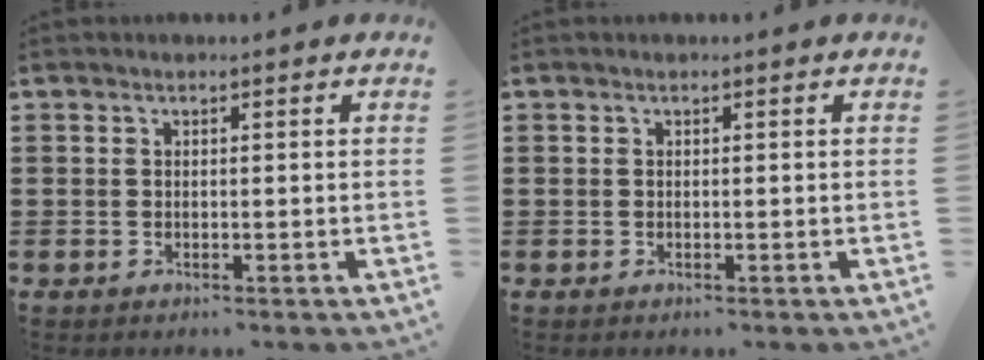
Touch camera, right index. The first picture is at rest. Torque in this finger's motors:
{"motor_torque": [0.00, 0.00, 0.00, 0.00]}